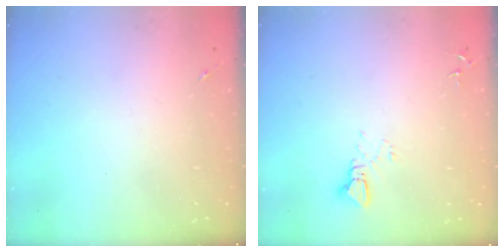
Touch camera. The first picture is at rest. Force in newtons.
{"total": 2.7, "press": 2.7, "slide": 0.1}